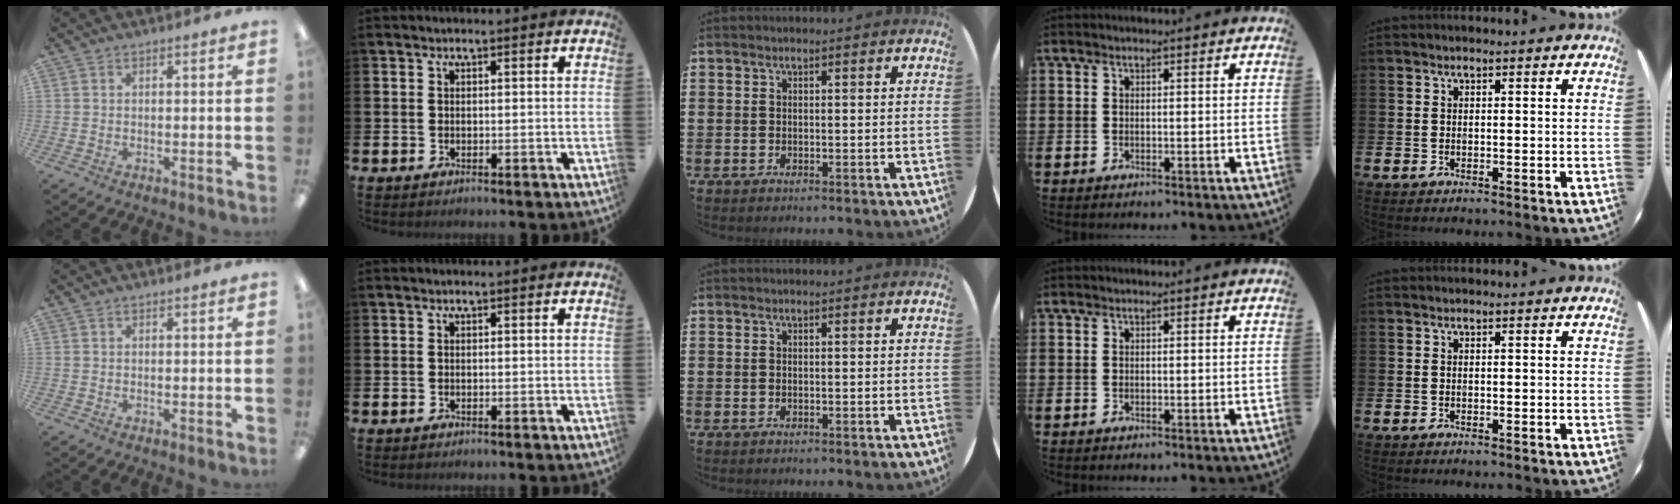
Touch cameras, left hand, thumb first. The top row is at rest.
{}